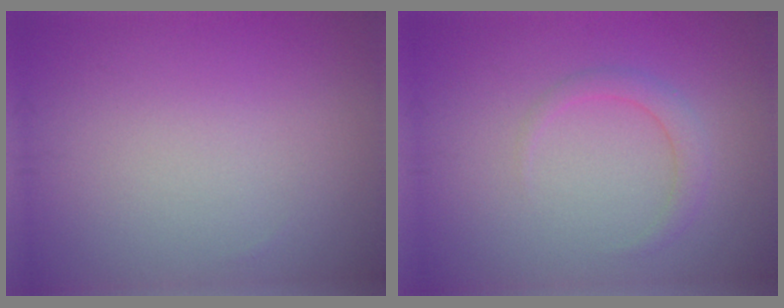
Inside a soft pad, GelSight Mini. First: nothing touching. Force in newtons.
{"total": 1.7, "press": 1.7, "slide": 0.1}